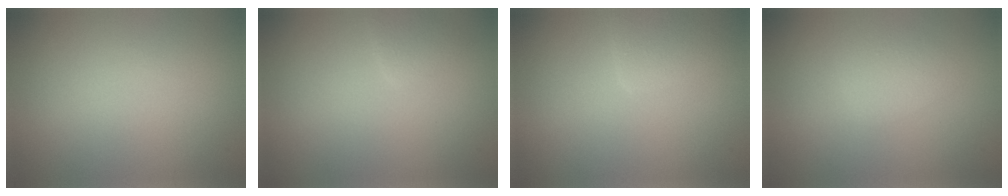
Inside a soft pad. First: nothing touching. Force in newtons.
{"total": 1.1, "press": 1.1, "slide": 0.1}
{"total": 2.4, "press": 2.4, "slide": 0.1}
{"total": 1.4, "press": 1.4, "slide": 0.1}